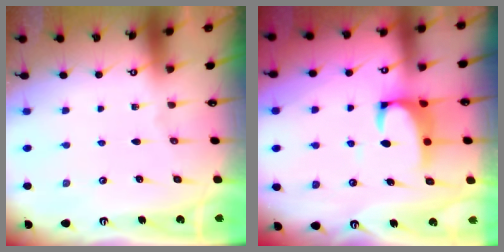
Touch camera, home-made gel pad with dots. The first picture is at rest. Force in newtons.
{"total": 2.7, "press": 2.5, "slide": 1.1}